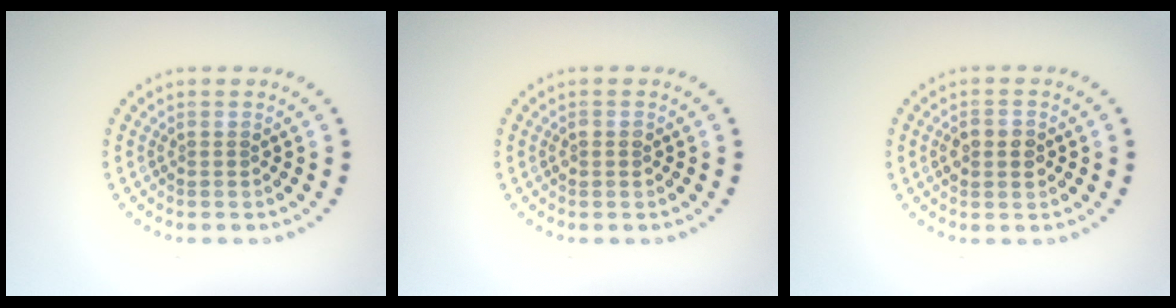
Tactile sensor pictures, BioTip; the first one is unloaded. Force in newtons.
{"total": 1.1, "press": 1.1, "slide": 0.2}
{"total": 2.7, "press": 2.7, "slide": 0.2}